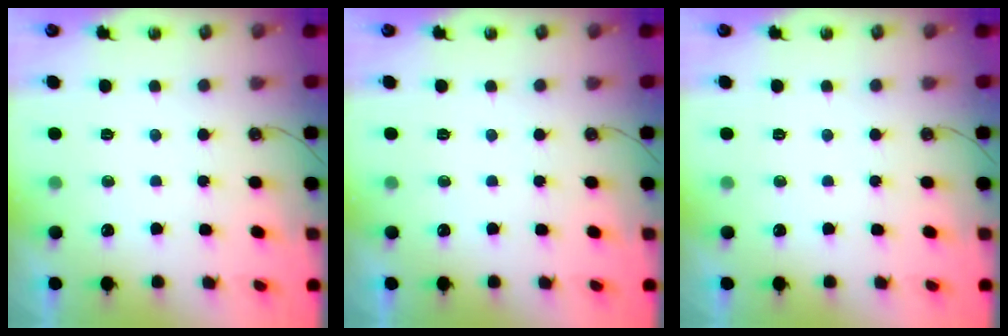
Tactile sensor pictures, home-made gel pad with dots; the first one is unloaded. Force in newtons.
{"total": 0.0}
{"total": 0.0}